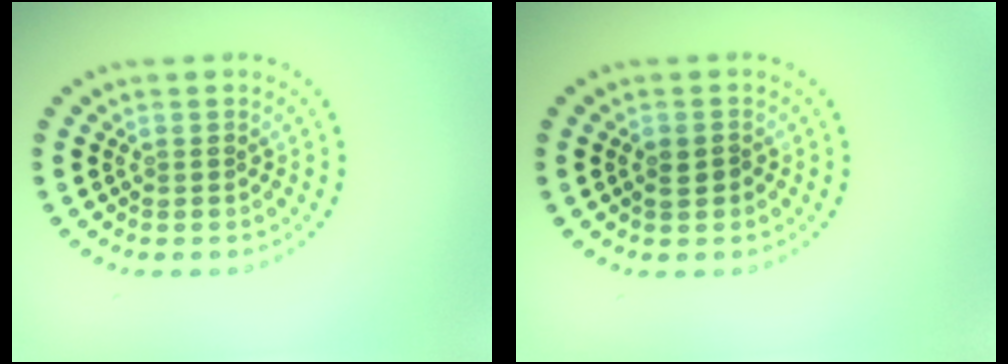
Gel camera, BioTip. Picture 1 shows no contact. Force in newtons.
{"total": 1.5, "press": 1.5, "slide": 0.1}